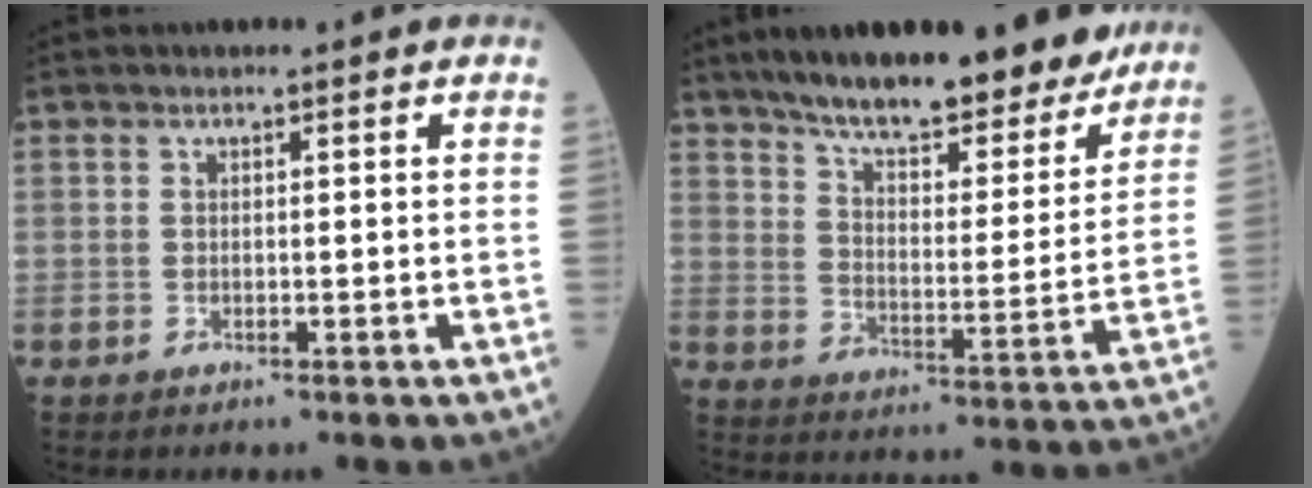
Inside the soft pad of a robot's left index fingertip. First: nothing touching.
{"total": 21.4, "force": [18.2, 4.5, 10.4], "torque": [-0.150, -0.014, 0.254]}